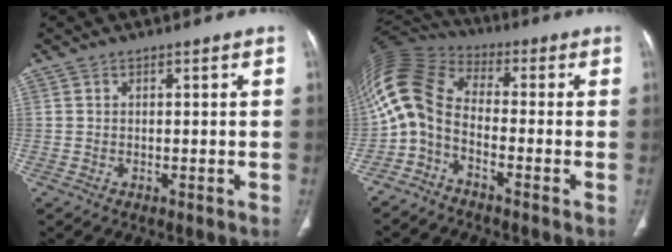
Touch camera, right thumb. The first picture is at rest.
{"total": 11.1, "force": [-3.6, 6.3, 8.5], "torque": [-0.177, 0.068, -0.086]}